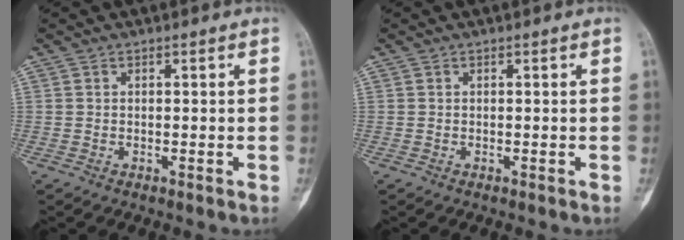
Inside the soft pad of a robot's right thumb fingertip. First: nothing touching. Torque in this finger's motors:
{"motor_torque": [0.55, 0.50, 0.06, -0.08, 0.03]}